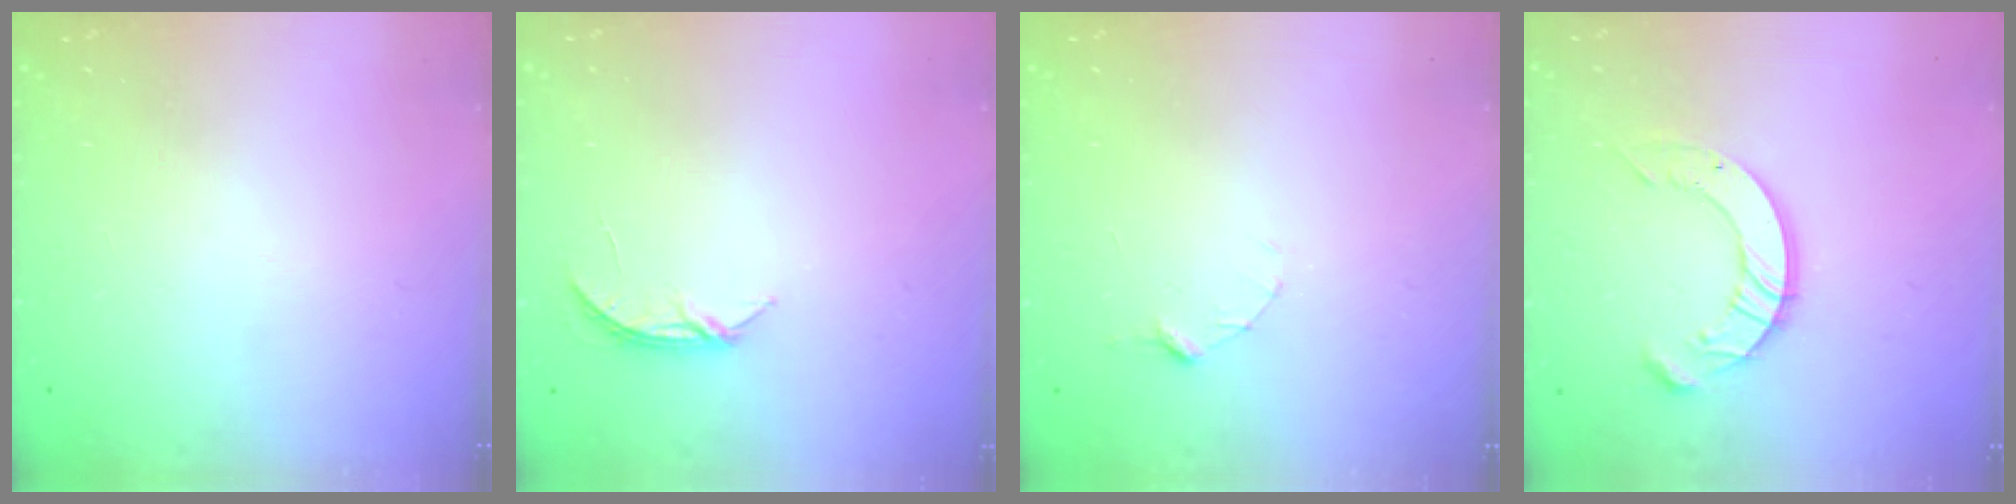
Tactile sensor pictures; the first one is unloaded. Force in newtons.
{"total": 4.0, "press": 4.0, "slide": 0.4}
{"total": 2.9, "press": 2.9, "slide": 0.3}
{"total": 8.3, "press": 8.3, "slide": 0.8}